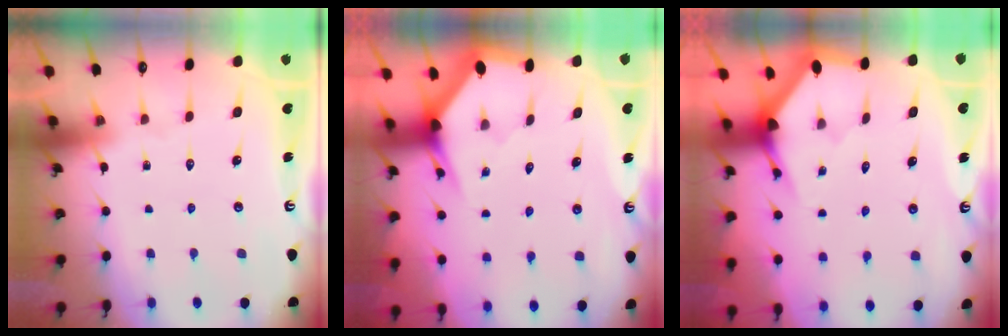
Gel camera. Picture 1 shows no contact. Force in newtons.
{"total": 3.0, "press": 3.0, "slide": 0.1}
{"total": 3.5, "press": 3.5, "slide": 0.1}